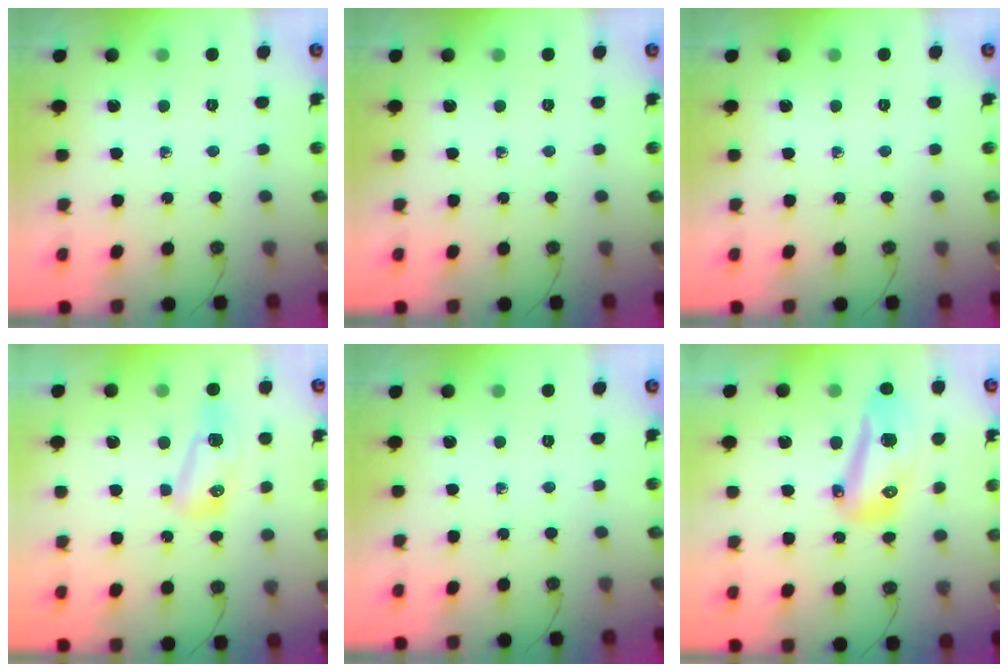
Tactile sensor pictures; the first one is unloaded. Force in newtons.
{"total": 0.0}
{"total": 0.0}
{"total": 8.2, "press": 8.1, "slide": 1.2}
{"total": 0.0}
{"total": 18.8, "press": 15.6, "slide": 10.4}